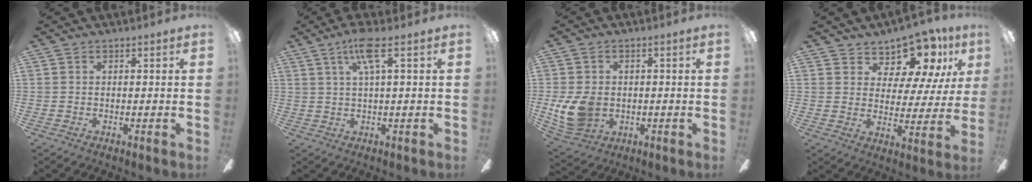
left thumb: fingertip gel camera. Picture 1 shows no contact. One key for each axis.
{"total": 7.4, "fx": 3.2, "fy": 1.4, "fz": 6.5, "tx": -0.119, "ty": 0.001, "tz": 0.050}
{"total": 9.6, "fx": -1.2, "fy": 7.5, "fz": 5.9, "tx": -0.125, "ty": 0.008, "tz": -0.019}
{"total": 12.1, "fx": 9.6, "fy": 5.4, "fz": 5.0, "tx": -0.087, "ty": -0.071, "tz": 0.174}